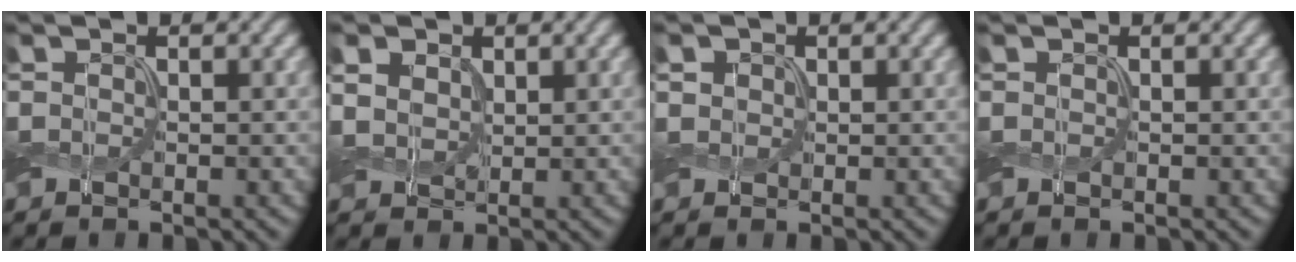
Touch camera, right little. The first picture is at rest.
{"total": 3.1, "force": [0.9, 2.4, 1.7], "torque": [-0.051, 0.003, 0.012]}
{"total": 1.3, "force": [0.5, 1.1, 0.5], "torque": [-0.014, -0.003, 0.007]}
{"total": 0.0}